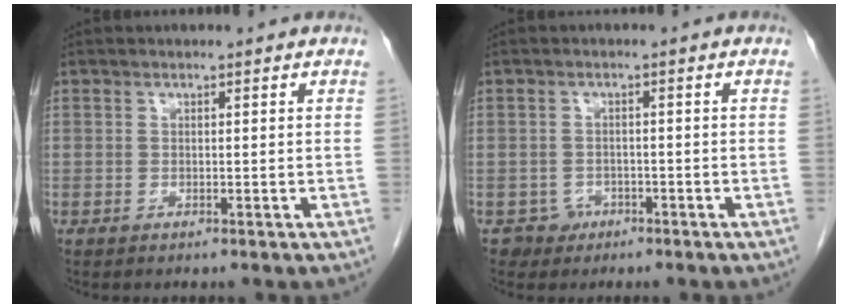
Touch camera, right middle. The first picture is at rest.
{"total": 2.2, "force": [-1.3, 1.8, -0.2], "torque": [0.008, 0.012, -0.020]}